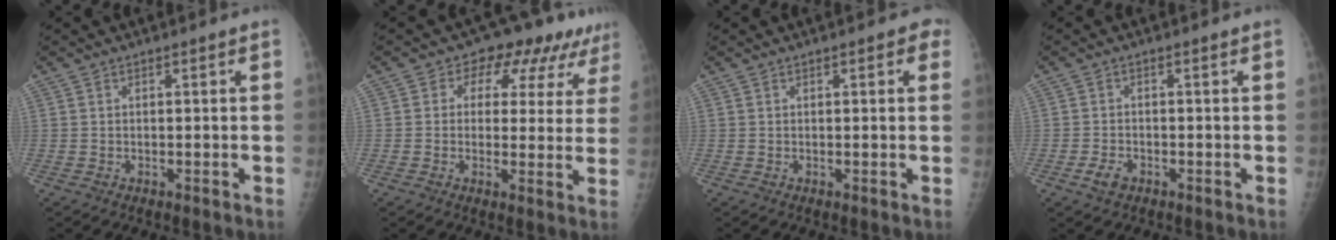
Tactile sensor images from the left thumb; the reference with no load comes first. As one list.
[{"total": 10.5, "force": [5.8, 7.0, 5.2], "torque": [-0.009, -0.011, 0.058]}, {"total": 2.5, "force": [1.0, 1.1, 2.0], "torque": [-0.016, 0.001, 0.008]}, {"total": 2.5, "force": [-1.3, 1.5, 1.5], "torque": [-0.029, 0.003, -0.021]}]